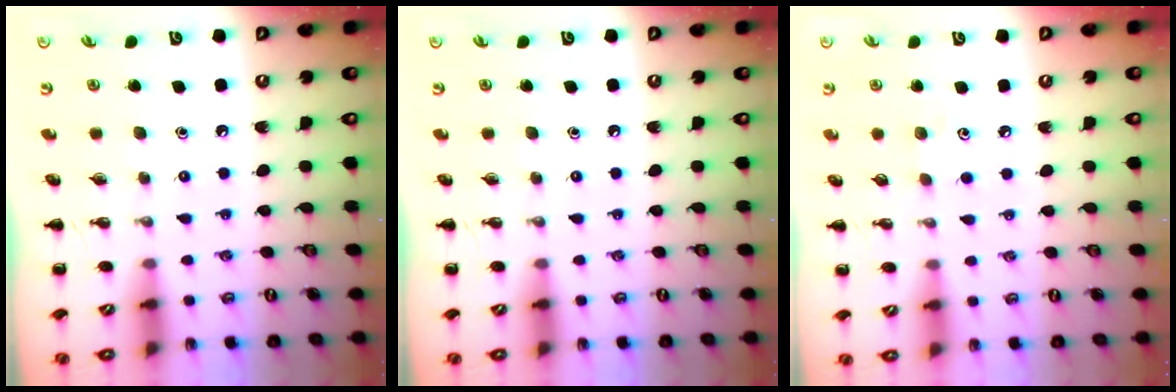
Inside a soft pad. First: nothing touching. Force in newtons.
{"total": 0.0}
{"total": 4.4, "press": 4.3, "slide": 1.0}